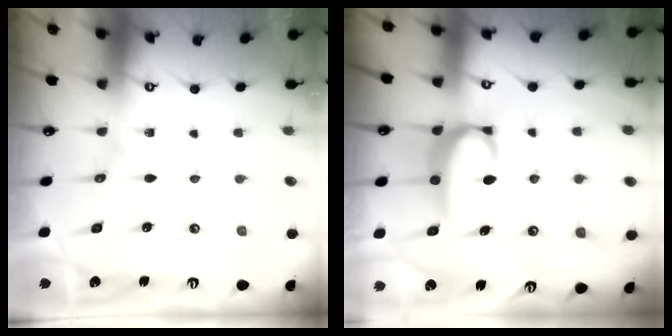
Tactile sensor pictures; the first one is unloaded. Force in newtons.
{"total": 2.9, "press": 2.8, "slide": 0.5}